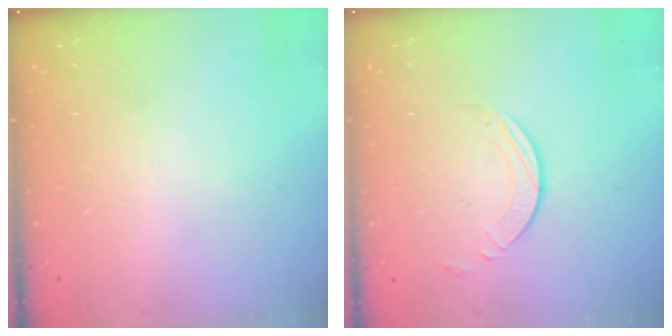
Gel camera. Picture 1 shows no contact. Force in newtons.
{"total": 3.2, "press": 3.2, "slide": 0.3}